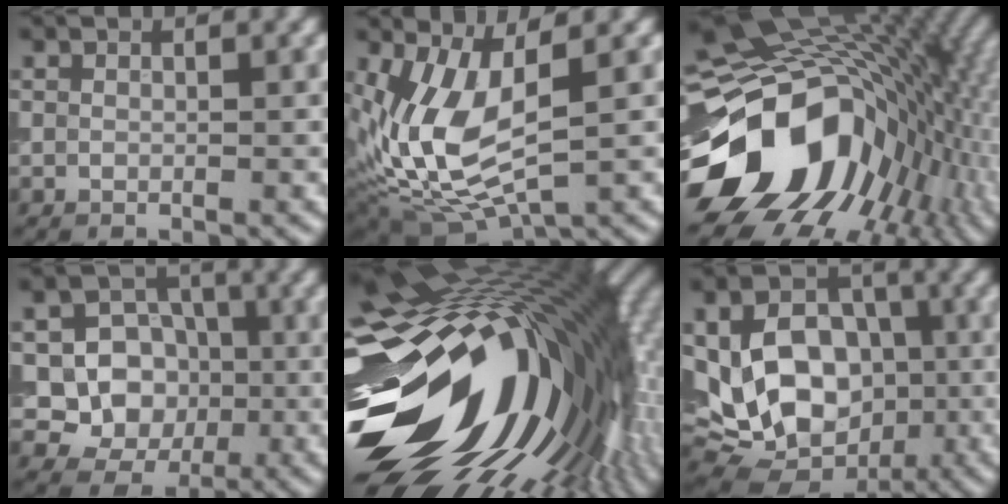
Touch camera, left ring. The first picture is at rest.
{"total": 9.1, "force": [0.5, 4.1, 8.1], "torque": [-0.192, -0.016, 0.010]}
{"total": 17.5, "force": [-4.0, 12.7, 11.4], "torque": [-0.178, -0.014, -0.063]}
{"total": 9.2, "force": [-0.9, 8.5, 3.6], "torque": [-0.062, 0.012, -0.037]}
{"total": 21.0, "force": [-0.9, 11.7, 17.4], "torque": [-0.288, -0.053, -0.015]}
{"total": 12.8, "force": [-1.3, 9.8, 8.1], "torque": [-0.127, -0.005, -0.027]}